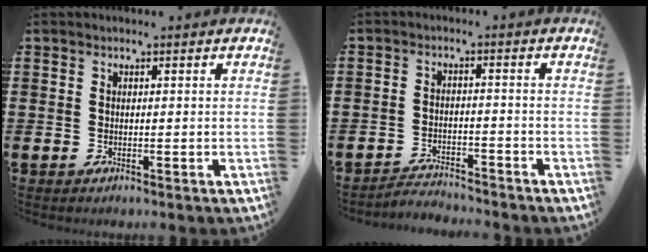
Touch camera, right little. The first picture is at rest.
{"total": 2.5, "force": [-2.4, 0.1, -0.1], "torque": [-0.004, 0.005, -0.054]}